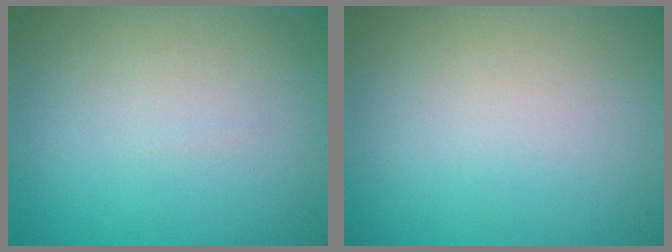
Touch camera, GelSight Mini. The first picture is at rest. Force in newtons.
{"total": 0.0}